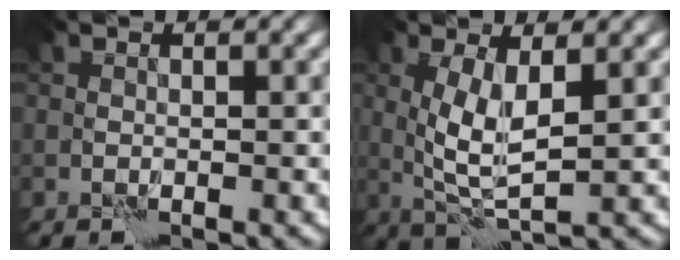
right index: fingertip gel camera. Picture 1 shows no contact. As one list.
[{"total": 4.4, "force": [1.1, 1.3, 4.1], "torque": [-0.086, -0.009, 0.027]}]